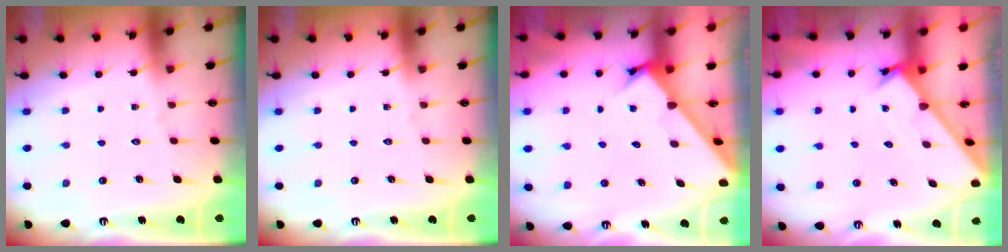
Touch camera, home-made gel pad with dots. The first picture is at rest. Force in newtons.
{"total": 0.0}
{"total": 2.8, "press": 2.8, "slide": 0.3}
{"total": 1.7, "press": 1.7, "slide": 0.1}